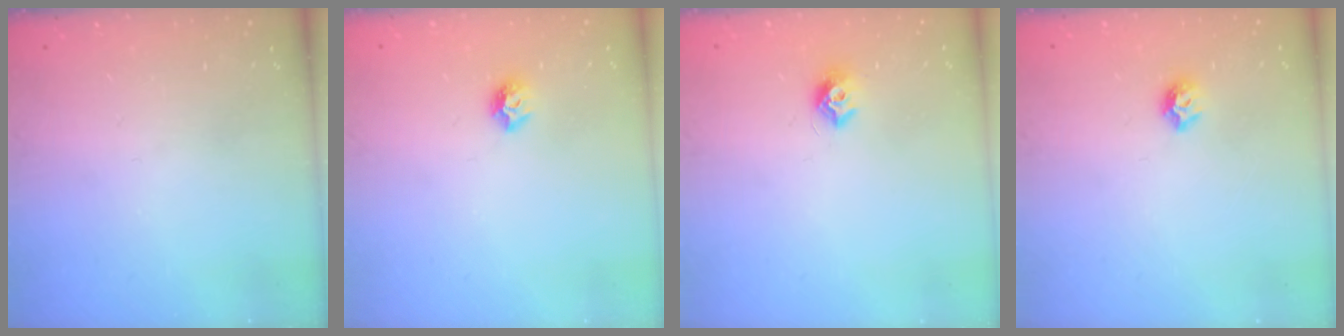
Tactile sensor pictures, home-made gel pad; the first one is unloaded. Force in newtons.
{"total": 6.7, "press": 6.7, "slide": 0.8}
{"total": 7.7, "press": 7.7, "slide": 0.7}
{"total": 6.0, "press": 5.9, "slide": 0.8}